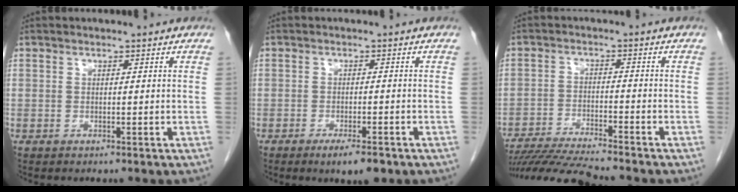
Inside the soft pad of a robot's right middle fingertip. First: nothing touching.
{"total": 4.3, "force": [-2.8, 0.8, 3.2], "torque": [-0.049, -0.006, -0.038]}
{"total": 10.6, "force": [-9.8, -0.9, 4.0], "torque": [-0.065, -0.021, -0.170]}